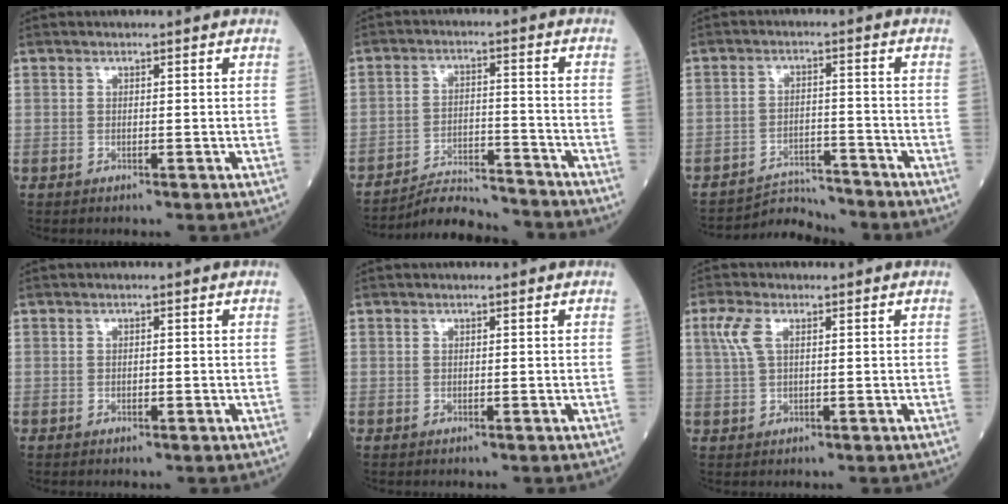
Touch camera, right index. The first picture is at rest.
{"total": 9.9, "force": [-9.8, 0.4, 1.2], "torque": [-0.019, 0.005, -0.163]}
{"total": 5.9, "force": [-5.8, 0.2, -1.3], "torque": [0.018, 0.008, -0.097]}
{"total": 0.5, "force": [-0.1, 0.3, 0.4], "torque": [-0.011, 0.000, 0.001]}
{"total": 0.0}
{"total": 3.6, "force": [1.4, 1.4, 3.0], "torque": [-0.086, 0.018, 0.032]}